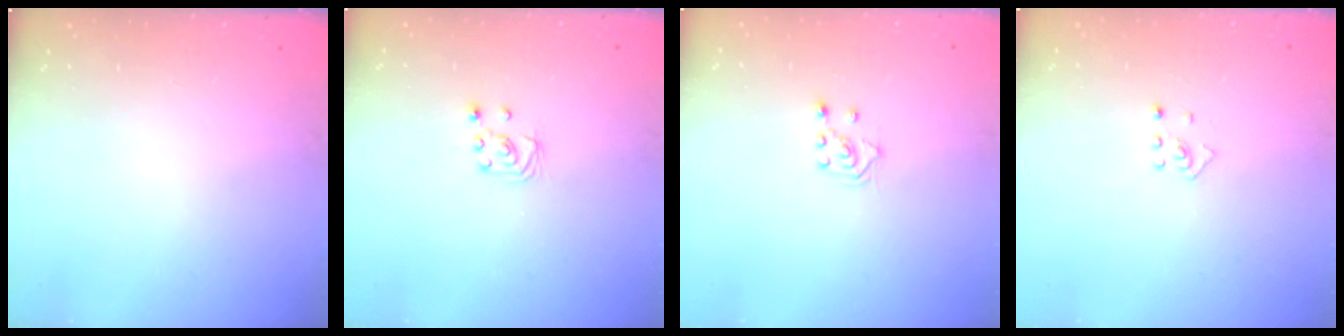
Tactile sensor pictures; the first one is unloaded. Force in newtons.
{"total": 3.1, "press": 3.1, "slide": 0.2}
{"total": 3.0, "press": 2.9, "slide": 0.7}
{"total": 2.5, "press": 2.4, "slide": 0.8}